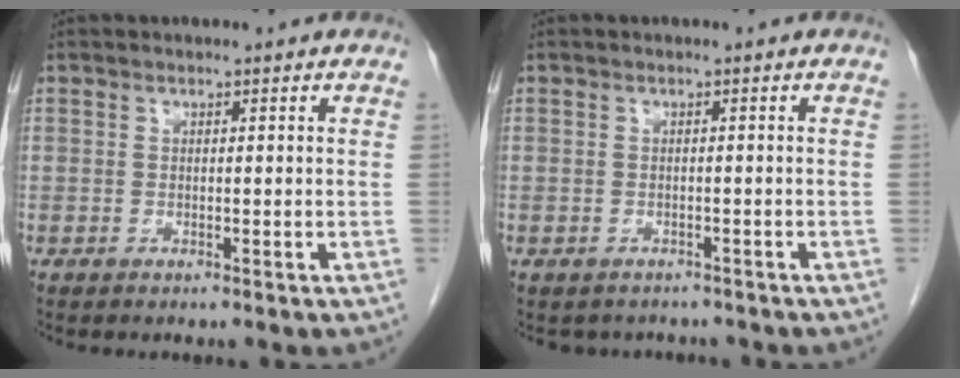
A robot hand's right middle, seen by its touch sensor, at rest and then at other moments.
{"total": 3.3, "force": [-2.9, 1.7, 0.1], "torque": [-0.001, 0.006, -0.037]}